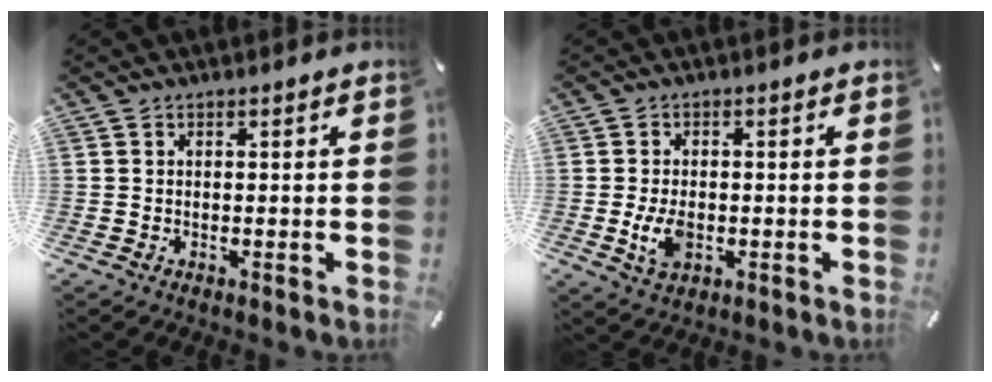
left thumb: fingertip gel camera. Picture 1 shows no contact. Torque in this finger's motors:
{"motor_torque": [0.36, 0.80, 0.65, 0.22, 0.03]}